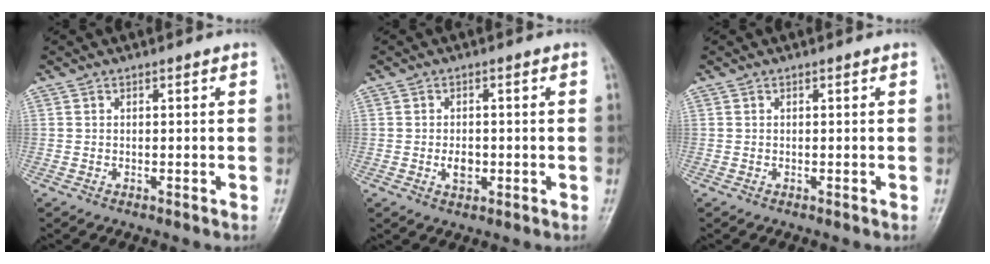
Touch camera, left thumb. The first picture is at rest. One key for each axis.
{"total": 3.2, "fx": -0.7, "fy": 2.1, "fz": 2.2, "tx": -0.030, "ty": 0.003, "tz": -0.010}
{"total": 0.0}